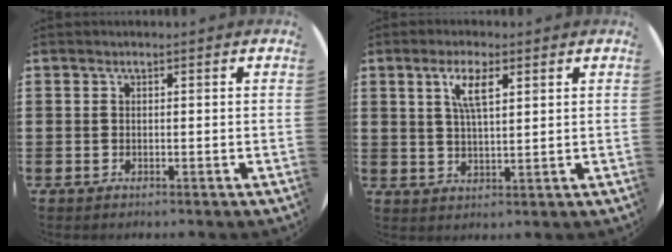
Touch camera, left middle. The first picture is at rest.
{"total": 5.2, "force": [2.7, 1.5, 4.2], "torque": [-0.074, 0.003, 0.042]}